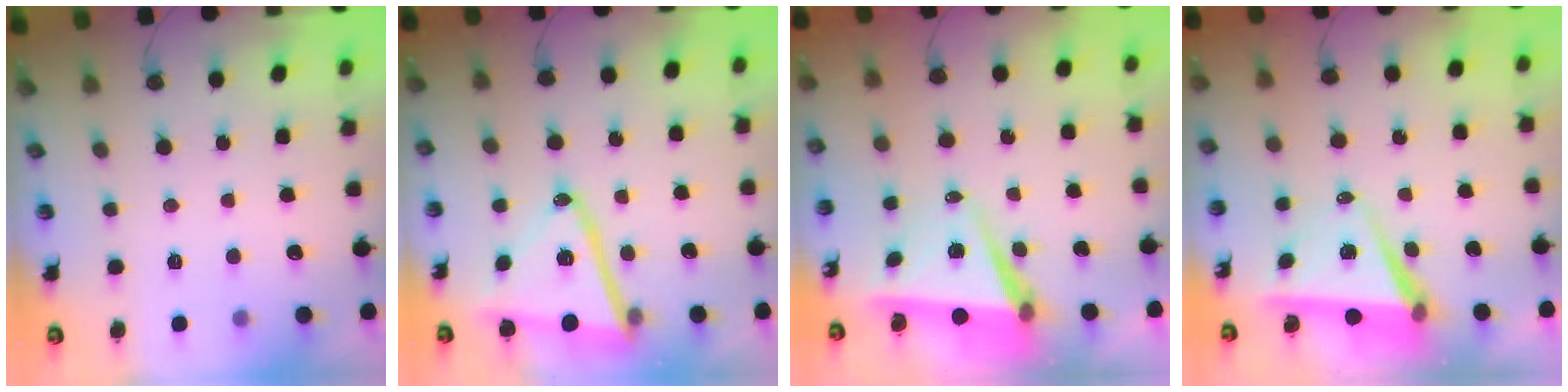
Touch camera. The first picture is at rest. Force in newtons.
{"total": 16.2, "press": 16.1, "slide": 1.8}
{"total": 6.2, "press": 5.0, "slide": 3.7}
{"total": 6.6, "press": 4.9, "slide": 4.3}